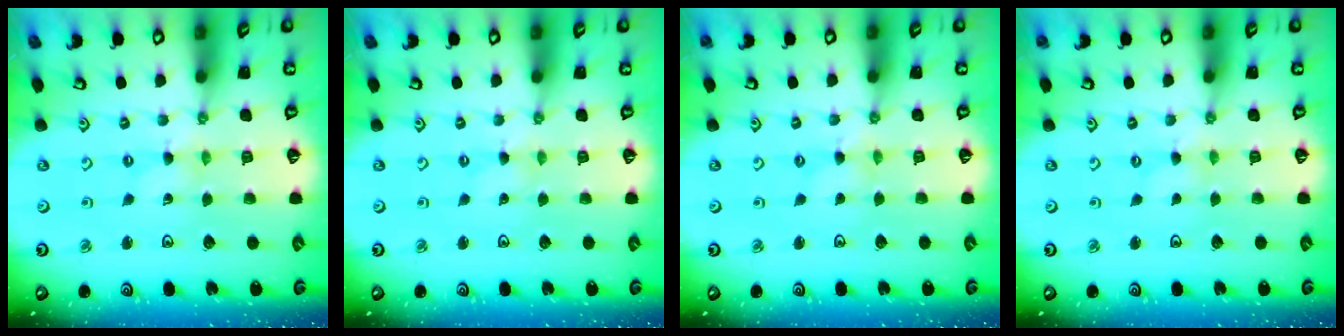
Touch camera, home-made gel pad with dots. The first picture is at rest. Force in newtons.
{"total": 0.0}
{"total": 0.0}
{"total": 0.0}